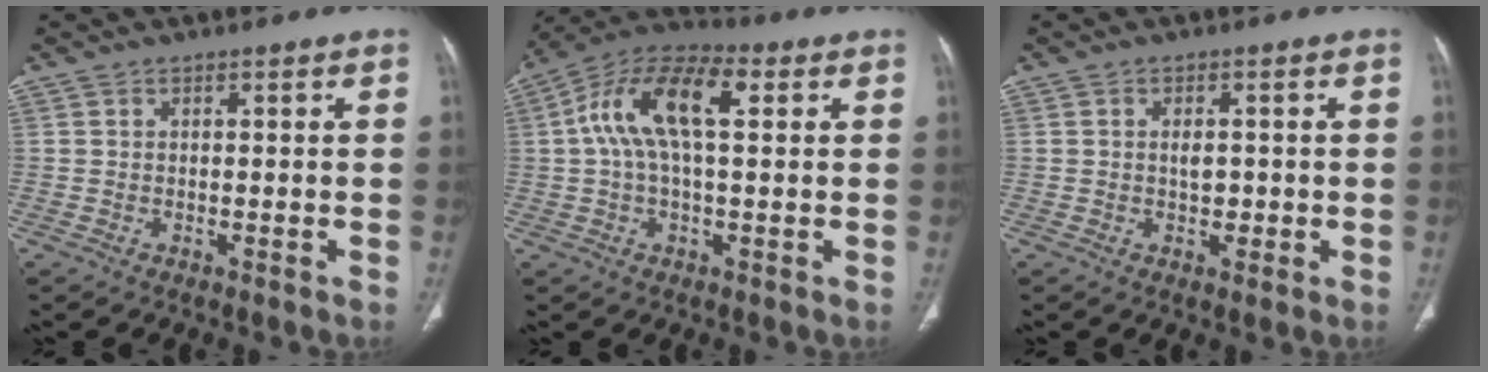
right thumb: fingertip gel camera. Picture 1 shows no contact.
{"total": 13.9, "force": [3.2, 6.3, 12.0], "torque": [-0.230, 0.038, 0.052]}
{"total": 2.7, "force": [0.1, 1.7, 2.1], "torque": [-0.028, 0.000, 0.002]}